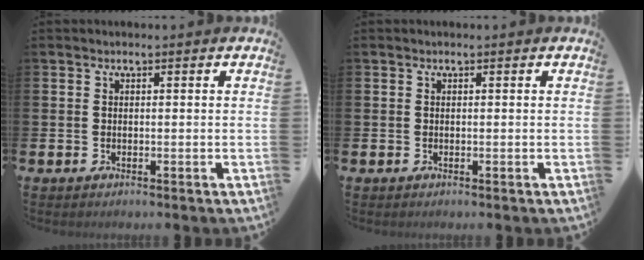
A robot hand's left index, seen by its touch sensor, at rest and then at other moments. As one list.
[{"total": 0.0}]